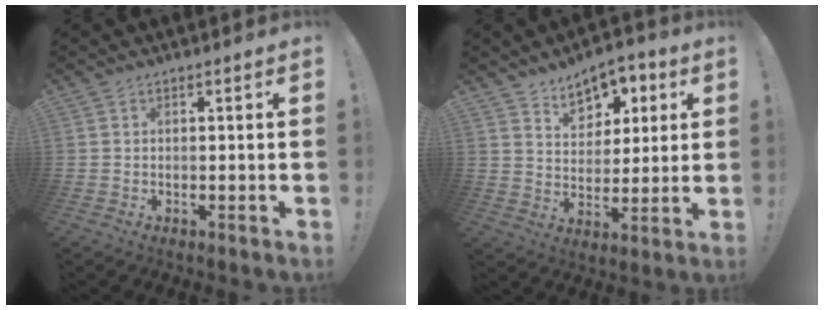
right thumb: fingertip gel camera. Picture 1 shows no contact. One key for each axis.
{"total": 9.7, "fx": 6.5, "fy": 6.2, "fz": 3.7, "tx": -0.051, "ty": -0.043, "tz": 0.122}